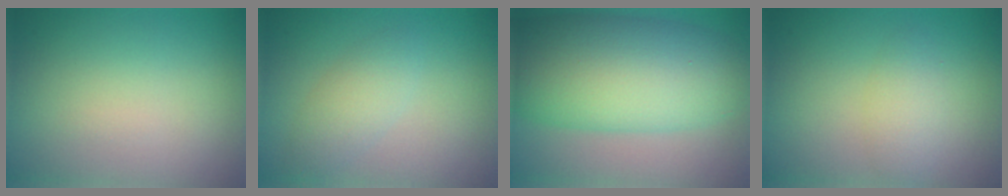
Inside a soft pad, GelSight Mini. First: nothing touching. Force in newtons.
{"total": 2.5, "press": 2.5, "slide": 0.1}
{"total": 11.5, "press": 11.5, "slide": 0.2}
{"total": 2.1, "press": 2.1, "slide": 0.1}